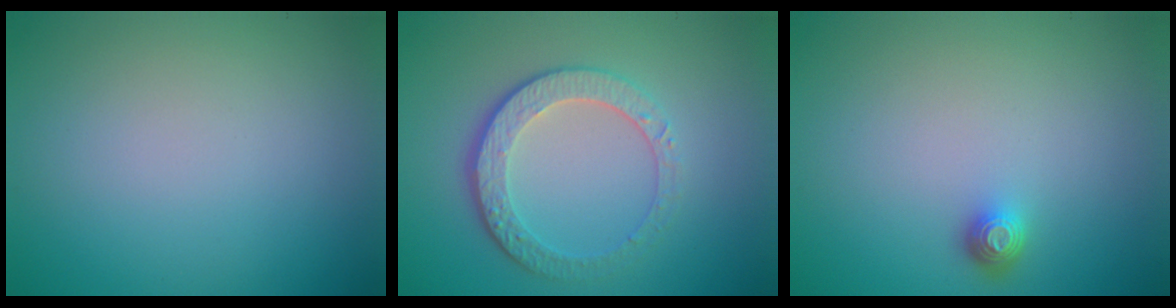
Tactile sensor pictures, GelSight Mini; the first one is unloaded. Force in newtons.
{"total": 4.5, "press": 3.3, "slide": 3.1}
{"total": 1.4, "press": 1.1, "slide": 0.9}